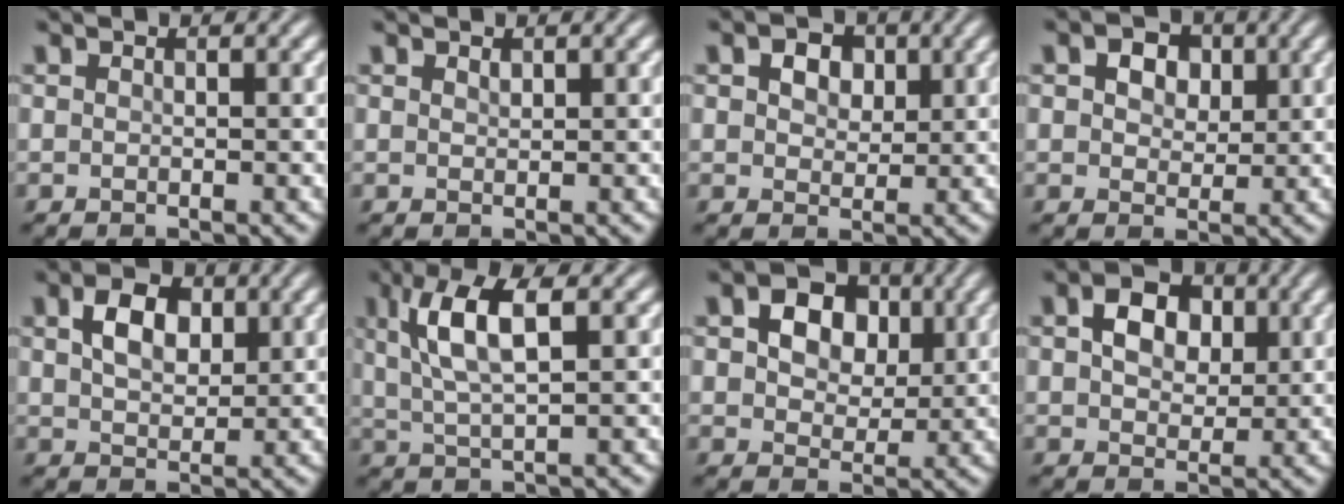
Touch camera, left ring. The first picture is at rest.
{"total": 0.6, "force": [0.4, 0.2, 0.3], "torque": [-0.007, -0.002, 0.010]}
{"total": 3.4, "force": [1.5, 2.4, 1.9], "torque": [-0.036, -0.002, 0.016]}
{"total": 4.1, "force": [1.7, 2.8, 2.4], "torque": [-0.040, 0.004, 0.012]}
{"total": 4.0, "force": [1.5, 2.6, 2.7], "torque": [-0.054, 0.006, 0.025]}
{"total": 6.0, "force": [1.9, 1.8, 5.3], "torque": [-0.108, 0.006, 0.037]}
{"total": 5.7, "force": [1.8, 4.1, 3.5], "torque": [-0.061, 0.005, 0.016]}
{"total": 4.4, "force": [1.3, 3.1, 2.7], "torque": [-0.052, 0.006, 0.013]}